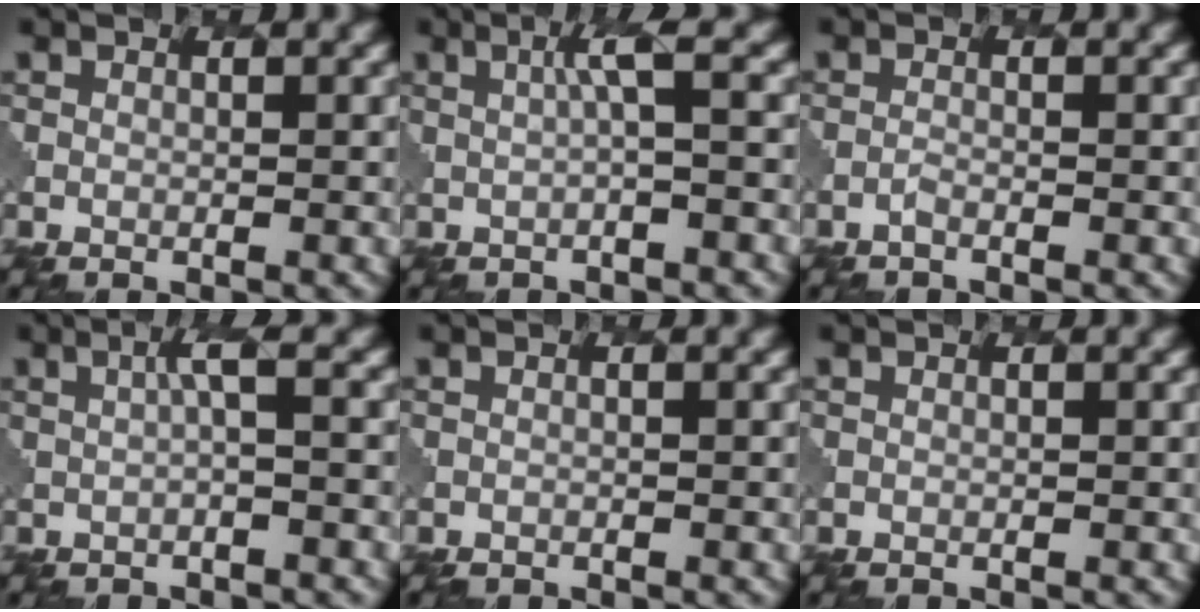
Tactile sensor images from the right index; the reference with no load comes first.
{"total": 2.6, "force": [0.6, 0.4, 2.5], "torque": [-0.040, 0.002, 0.010]}
{"total": 0.6, "force": [-0.6, 0.2, 0.2], "torque": [0.001, 0.000, -0.016]}
{"total": 2.0, "force": [0.4, 0.3, 2.0], "torque": [-0.032, 0.002, 0.005]}
{"total": 0.6, "force": [-0.5, 0.2, -0.2], "torque": [-0.001, -0.005, -0.009]}
{"total": 0.0}